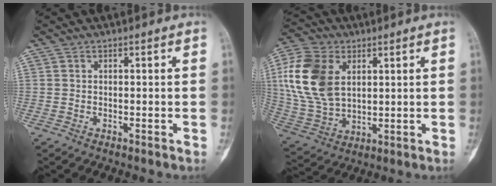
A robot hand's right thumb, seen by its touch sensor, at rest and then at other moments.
{"total": 16.1, "force": [4.1, 10.8, 11.3], "torque": [-0.223, -0.005, 0.084]}